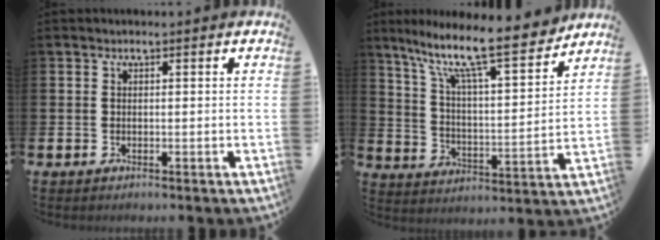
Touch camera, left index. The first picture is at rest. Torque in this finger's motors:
{"motor_torque": [0.23, -0.35, 1.01, 0.21]}